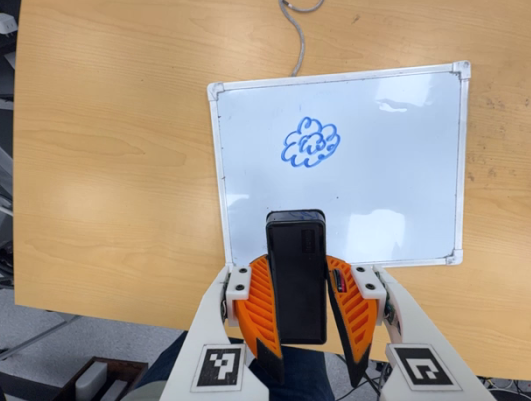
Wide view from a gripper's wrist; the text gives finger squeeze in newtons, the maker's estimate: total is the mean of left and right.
{"total": 9.3, "left": 8.0, "right": 10.6}